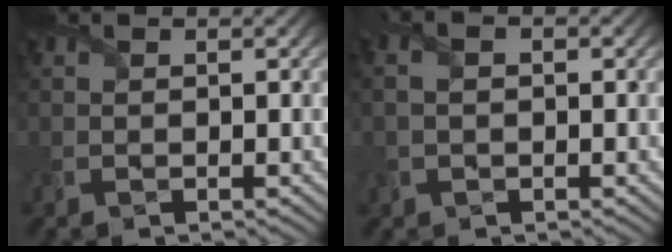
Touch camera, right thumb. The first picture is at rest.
{"total": 2.5, "force": [0.2, 1.5, 2.0], "torque": [-0.042, 0.004, 0.007]}